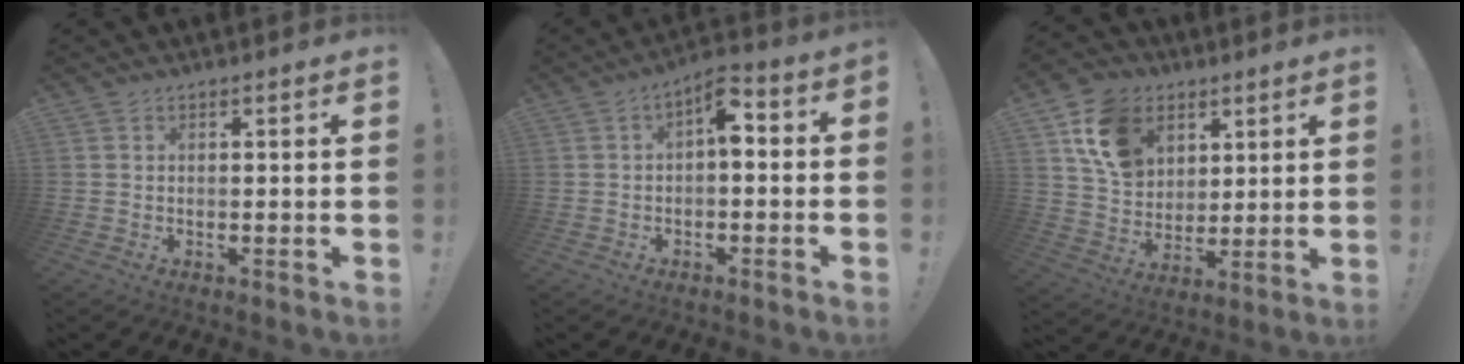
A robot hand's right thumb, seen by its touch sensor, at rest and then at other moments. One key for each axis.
{"total": 6.8, "fx": 0.4, "fy": 3.5, "fz": 5.8, "tx": -0.085, "ty": -0.002, "tz": 0.007}
{"total": 14.8, "fx": 6.9, "fy": 11.0, "fz": 7.0, "tx": -0.109, "ty": -0.024, "tz": 0.140}